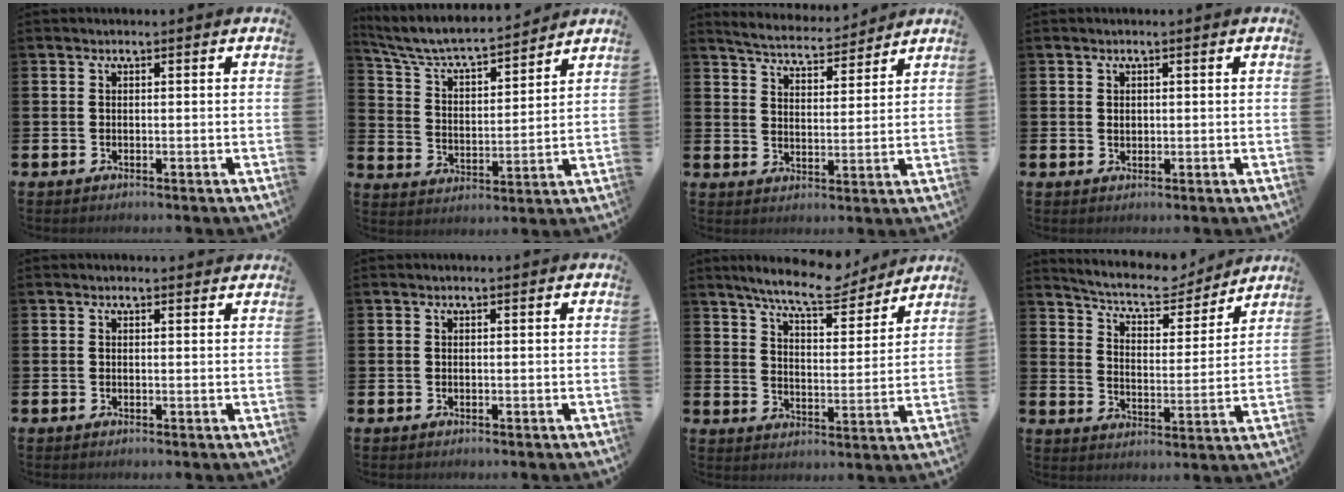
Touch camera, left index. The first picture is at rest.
{"total": 6.9, "force": [6.6, 0.8, 2.1], "torque": [-0.078, -0.050, 0.112]}
{"total": 5.3, "force": [5.2, 0.6, 0.7], "torque": [-0.036, -0.032, 0.093]}
{"total": 0.9, "force": [0.5, 0.6, 0.3], "torque": [0.003, 0.001, 0.007]}
{"total": 0.6, "force": [0.5, 0.1, 0.1], "torque": [0.005, -0.002, 0.008]}
{"total": 0.0}
{"total": 8.9, "force": [8.2, 1.2, 3.2], "torque": [-0.078, -0.047, 0.145]}
{"total": 7.5, "force": [7.0, 1.7, 2.1], "torque": [-0.061, -0.053, 0.117]}